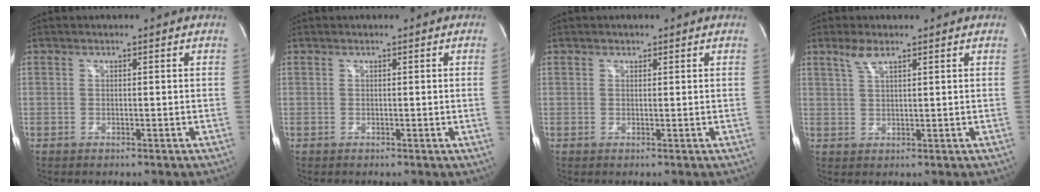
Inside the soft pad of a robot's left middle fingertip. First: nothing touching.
{"total": 0.7, "force": [-0.1, -0.3, 0.6], "torque": [-0.004, 0.000, -0.003]}
{"total": 0.7, "force": [0.4, 0.5, 0.1], "torque": [0.001, -0.001, 0.004]}
{"total": 2.8, "force": [2.0, 0.5, 1.9], "torque": [-0.046, 0.005, 0.043]}